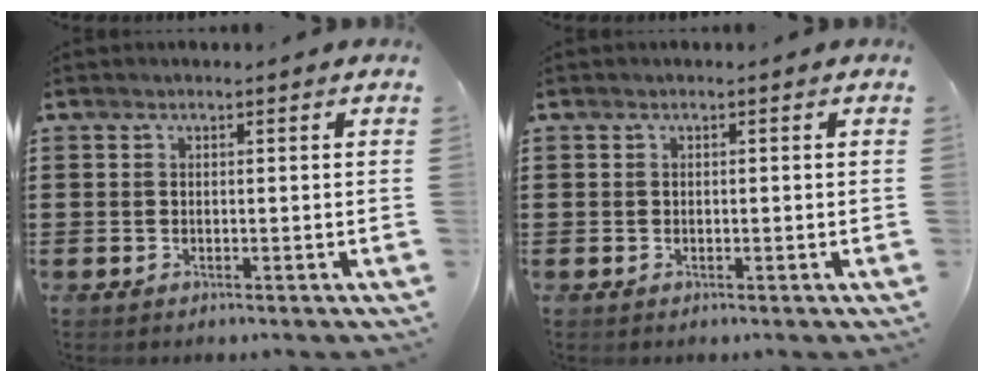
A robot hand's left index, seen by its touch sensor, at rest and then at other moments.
{"total": 0.0}